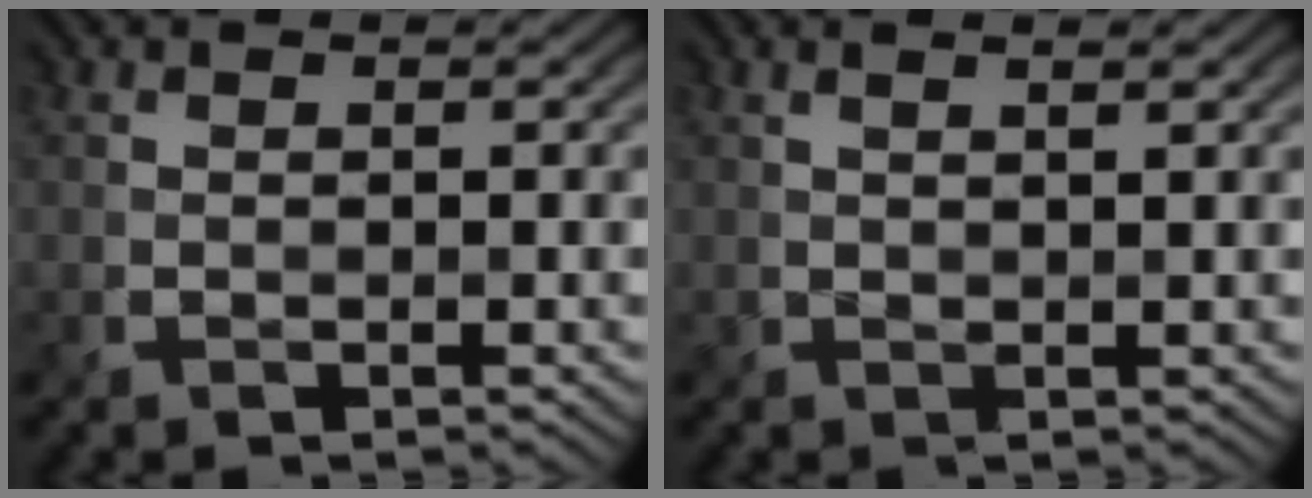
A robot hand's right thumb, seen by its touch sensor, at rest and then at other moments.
{"total": 1.4, "force": [1.1, 0.0, 0.9], "torque": [-0.011, 0.003, 0.015]}